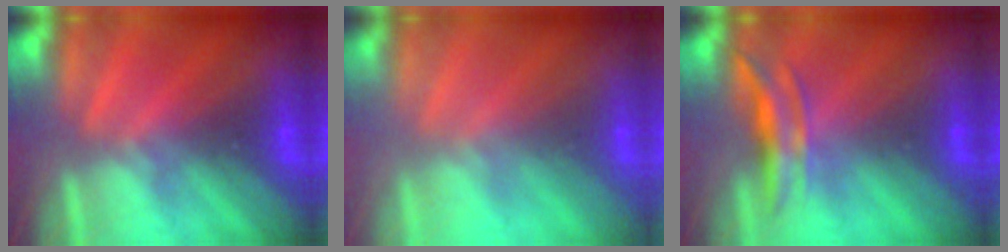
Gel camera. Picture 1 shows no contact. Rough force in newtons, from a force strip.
{"total": 2.6}
{"total": 3.9}